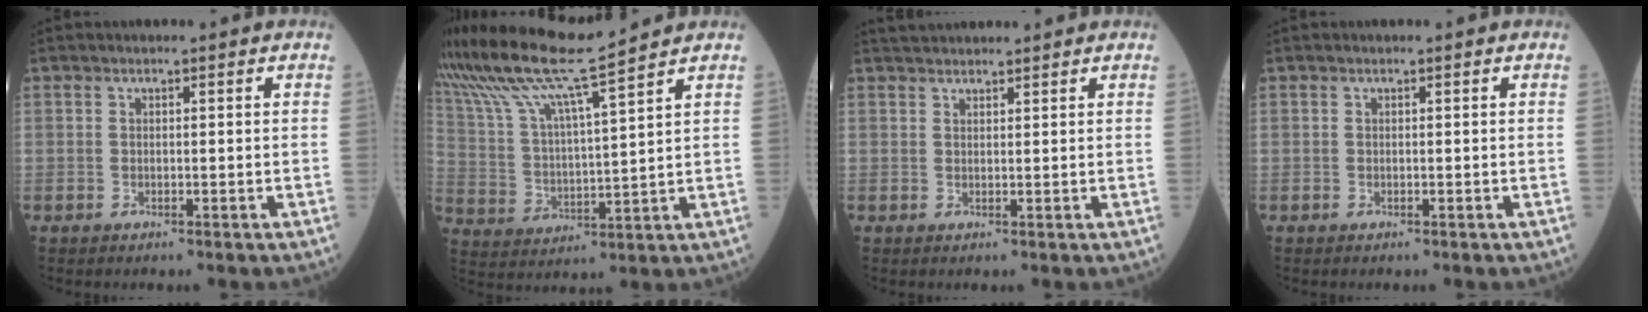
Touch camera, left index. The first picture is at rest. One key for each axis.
{"total": 15.4, "fx": 12.8, "fy": -1.5, "fz": 8.3, "tx": -0.168, "ty": 0.010, "tz": 0.241}
{"total": 4.2, "fx": 4.0, "fy": 0.6, "fz": 1.2, "tx": -0.016, "ty": 0.037, "tz": 0.067}
{"total": 0.0}